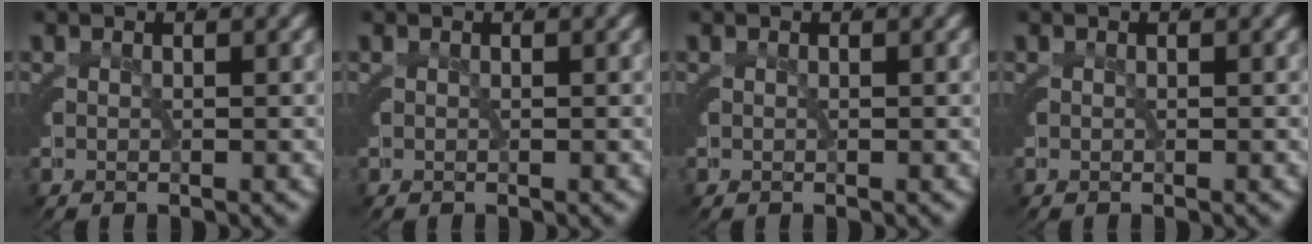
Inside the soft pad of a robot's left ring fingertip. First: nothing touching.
{"total": 0.0}
{"total": 0.0}
{"total": 0.0}